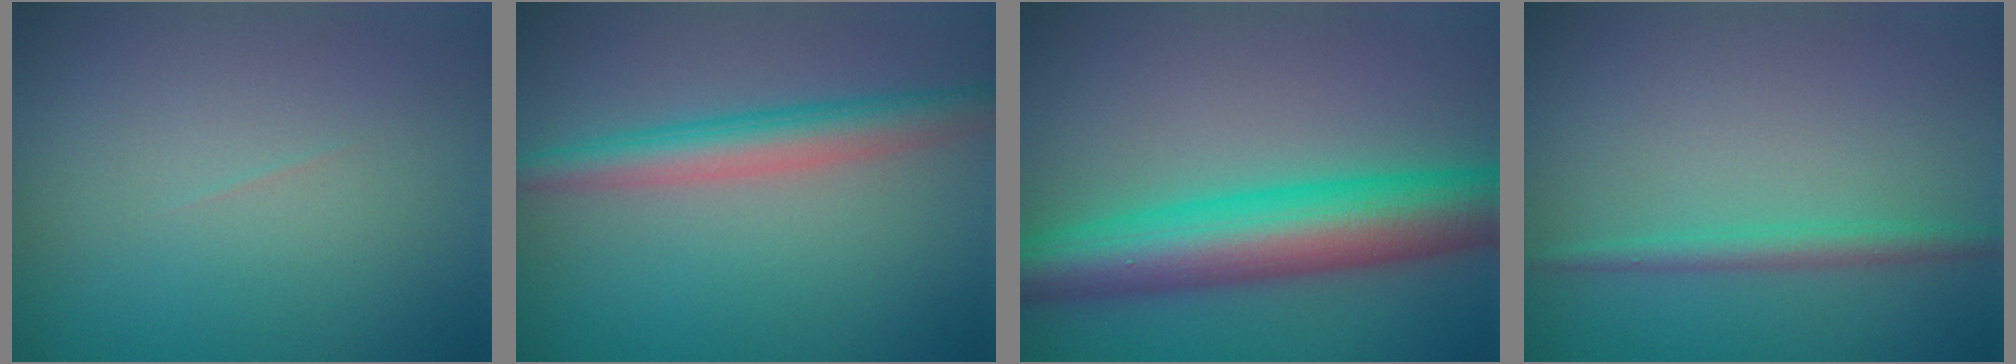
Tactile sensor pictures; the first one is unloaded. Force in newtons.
{"total": 4.1, "press": 4.1, "slide": 0.0}
{"total": 9.6, "press": 9.6, "slide": 0.1}
{"total": 1.8, "press": 1.8, "slide": 0.1}